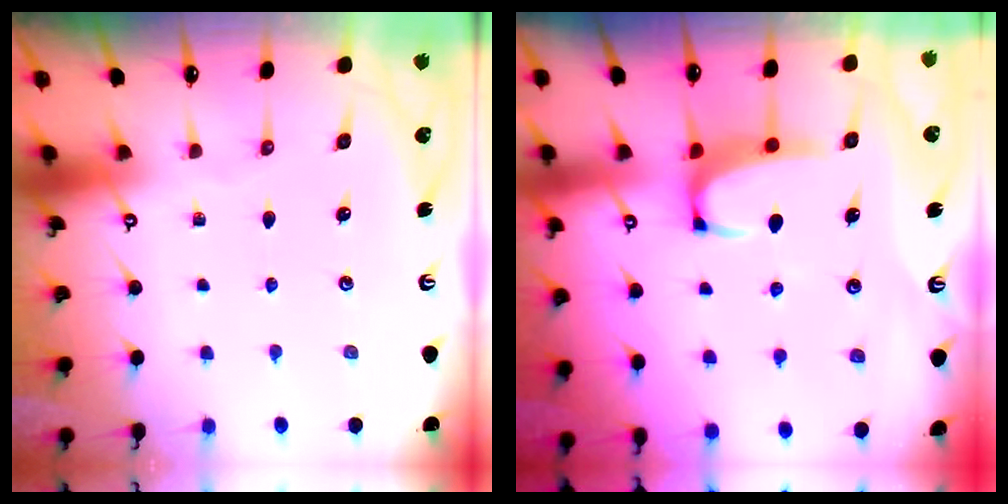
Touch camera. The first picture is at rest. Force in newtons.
{"total": 2.6, "press": 2.5, "slide": 0.7}